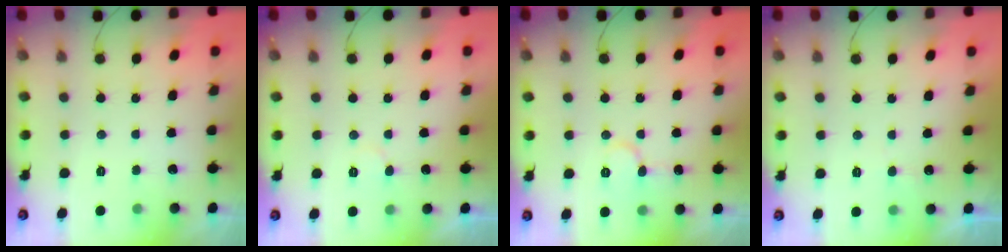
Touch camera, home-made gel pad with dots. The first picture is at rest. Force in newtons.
{"total": 3.1, "press": 3.1, "slide": 0.3}
{"total": 7.3, "press": 7.3, "slide": 1.0}
{"total": 4.0, "press": 4.0, "slide": 0.2}